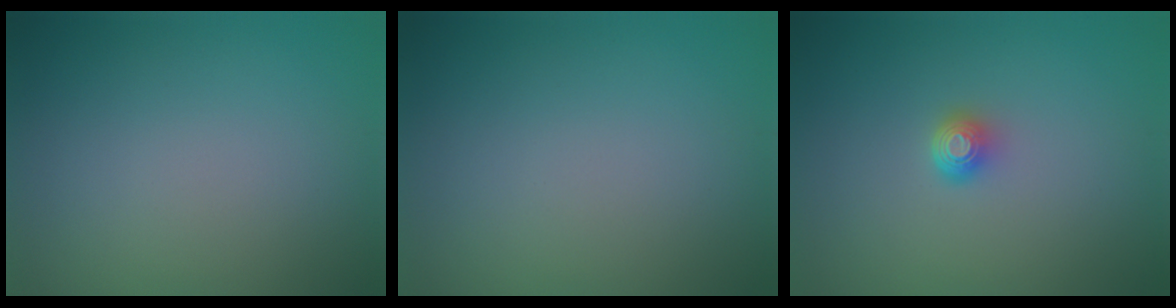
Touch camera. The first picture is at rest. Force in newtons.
{"total": 0.0}
{"total": 1.7, "press": 1.3, "slide": 1.1}